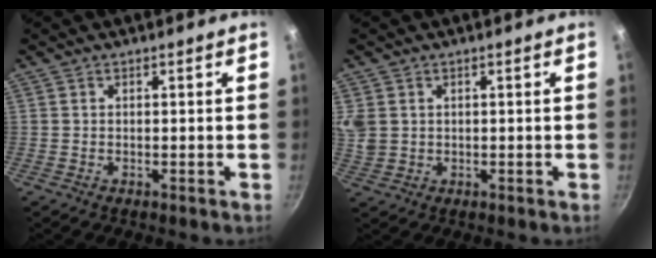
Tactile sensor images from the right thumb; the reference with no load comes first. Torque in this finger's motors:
{"motor_torque": [0.03, 0.06, 0.63, 0.20, 0.14]}